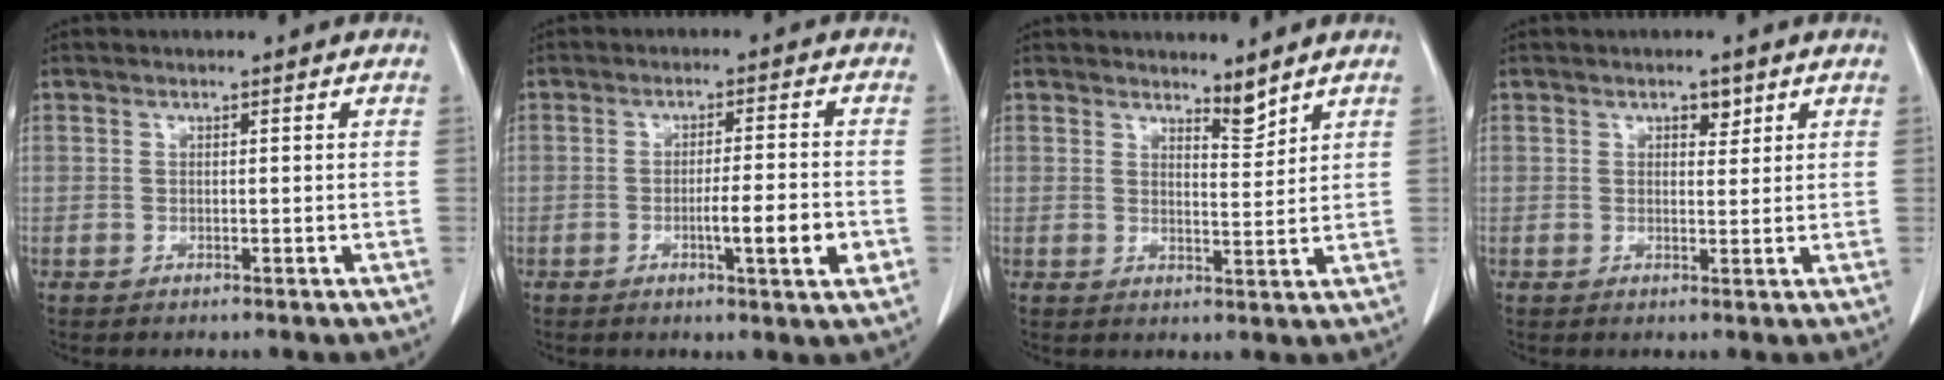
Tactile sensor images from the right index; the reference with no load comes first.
{"total": 6.9, "force": [-2.1, 0.2, 6.6], "torque": [-0.097, -0.006, -0.031]}
{"total": 2.7, "force": [2.6, 0.3, 0.8], "torque": [-0.013, -0.011, 0.045]}
{"total": 2.0, "force": [1.1, 1.1, 1.1], "torque": [-0.014, 0.000, 0.017]}